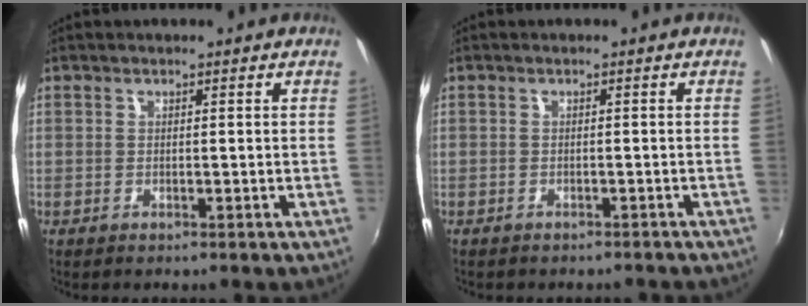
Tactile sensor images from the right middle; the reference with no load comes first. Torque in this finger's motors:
{"motor_torque": [0.86, -1.28, 0.09, 0.02]}